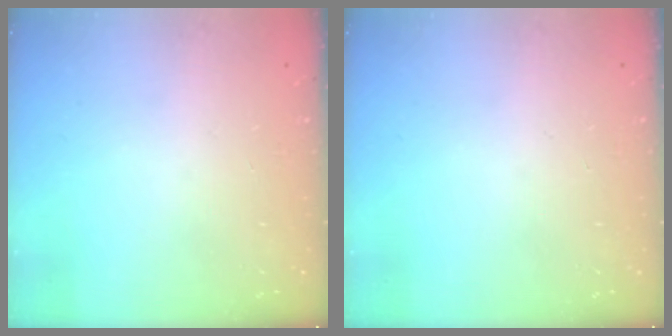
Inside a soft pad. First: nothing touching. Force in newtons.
{"total": 0.0}